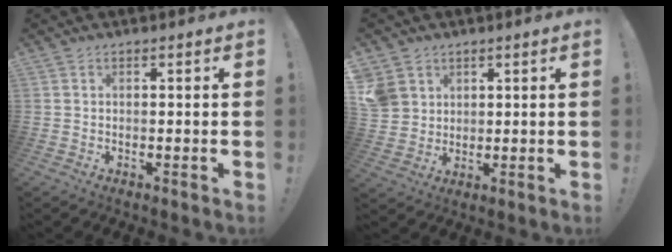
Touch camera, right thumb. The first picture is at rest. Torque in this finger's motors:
{"motor_torque": [1.58, 1.59, 0.37, 0.27, 0.05]}